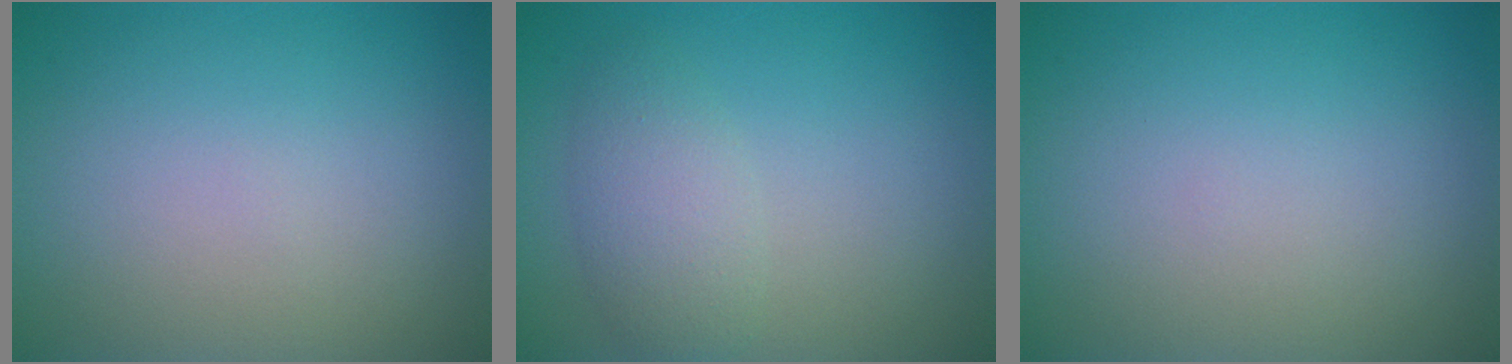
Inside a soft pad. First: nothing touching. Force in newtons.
{"total": 2.9, "press": 2.9, "slide": 0.1}
{"total": 0.0}